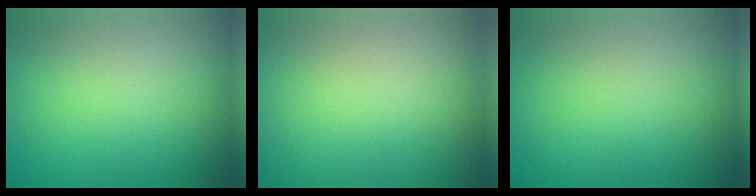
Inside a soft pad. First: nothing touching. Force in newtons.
{"total": 0.0}
{"total": 0.0}